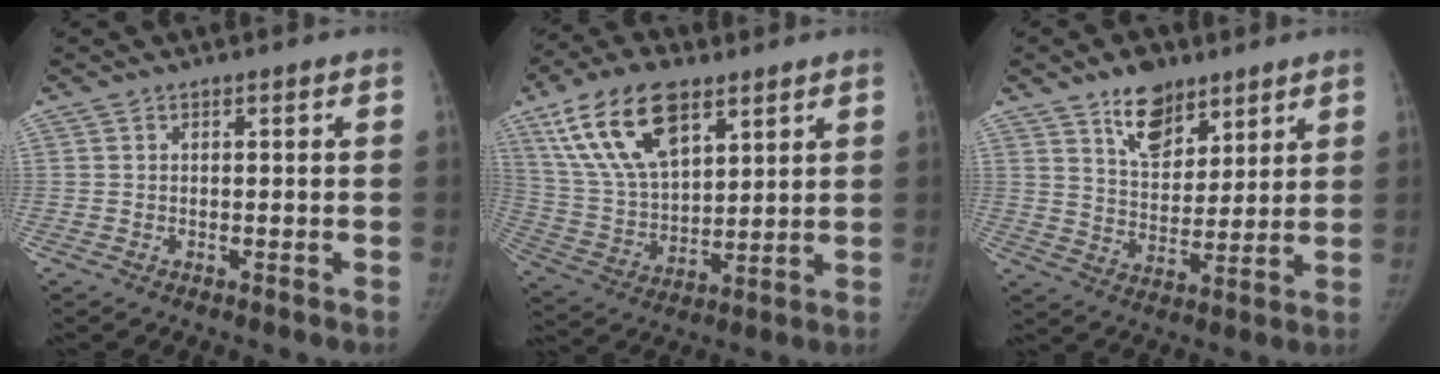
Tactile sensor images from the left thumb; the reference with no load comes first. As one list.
[{"total": 18.3, "force": [9.9, 9.1, 12.5], "torque": [-0.211, -0.028, 0.191]}, {"total": 10.5, "force": [7.0, 5.7, 5.2], "torque": [-0.055, -0.047, 0.124]}]